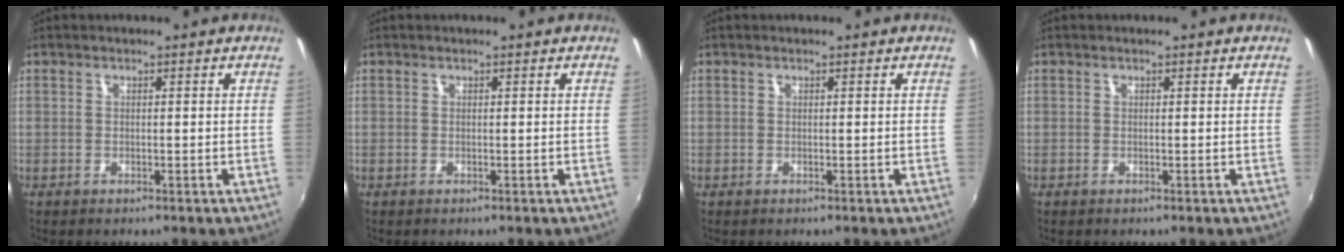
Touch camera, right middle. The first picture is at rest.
{"total": 0.0}
{"total": 0.0}
{"total": 0.0}